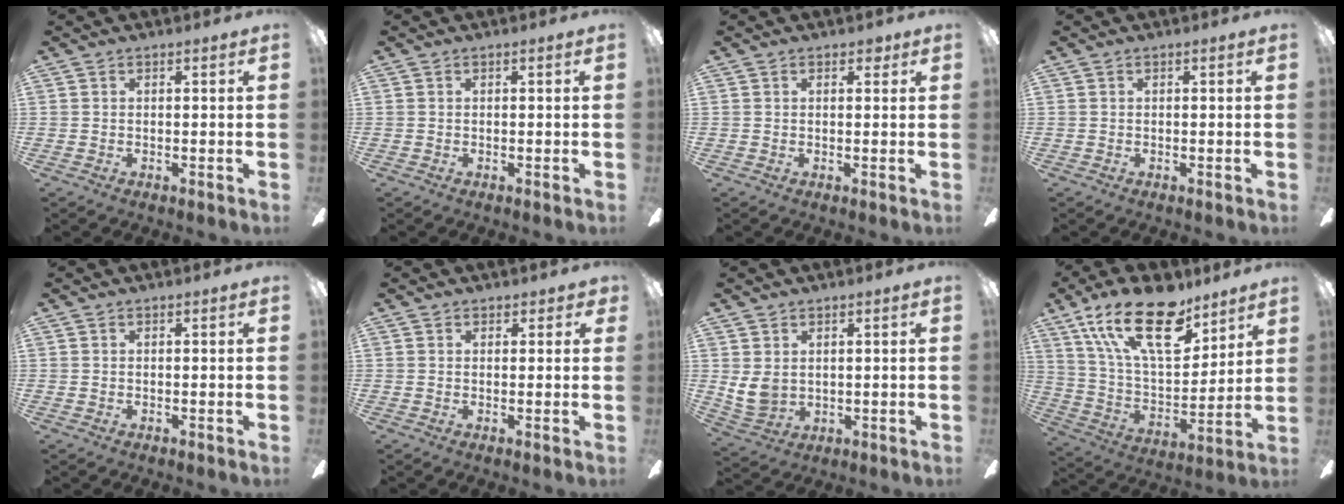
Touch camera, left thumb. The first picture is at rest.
{"total": 0.0}
{"total": 2.0, "force": [1.1, 1.1, 1.2], "torque": [-0.001, -0.007, 0.015]}
{"total": 0.0}
{"total": 0.0}
{"total": 1.6, "force": [1.1, 1.2, 0.5], "torque": [-0.001, -0.001, 0.020]}
{"total": 5.8, "force": [2.3, 4.3, 3.1], "torque": [-0.075, -0.013, 0.045]}
{"total": 24.1, "force": [14.8, 10.7, 15.7], "torque": [-0.297, -0.074, 0.257]}